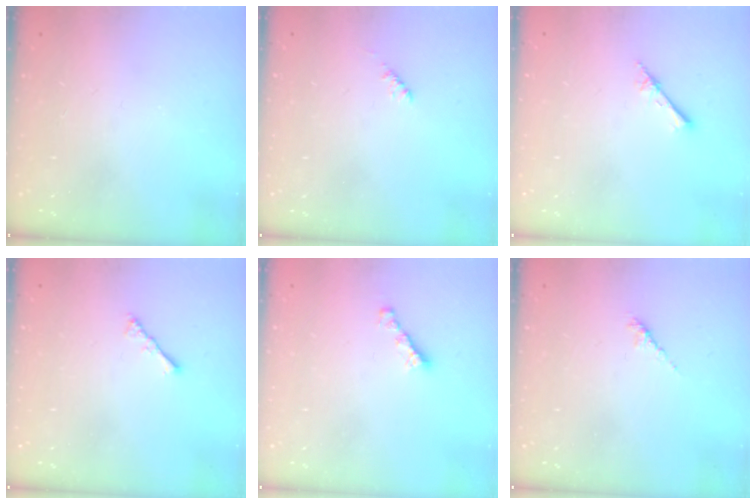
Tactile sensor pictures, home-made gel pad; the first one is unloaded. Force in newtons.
{"total": 3.1, "press": 3.1, "slide": 0.6}
{"total": 2.6, "press": 2.6, "slide": 0.3}
{"total": 2.2, "press": 2.1, "slide": 0.5}
{"total": 3.0, "press": 3.0, "slide": 0.1}
{"total": 2.6, "press": 2.4, "slide": 0.7}